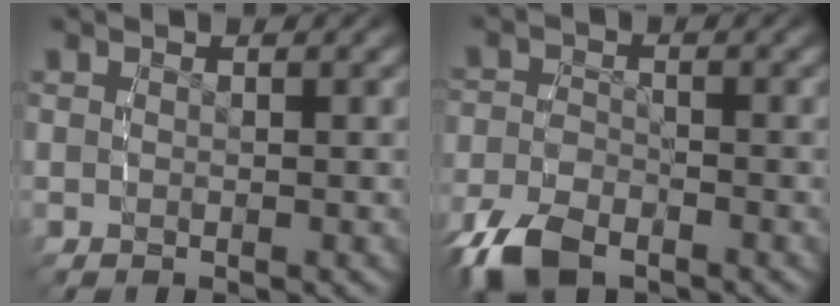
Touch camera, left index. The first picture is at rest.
{"total": 4.2, "force": [-3.1, 1.8, 2.1], "torque": [-0.042, -0.012, -0.051]}